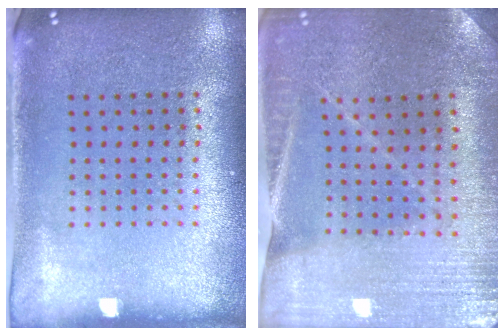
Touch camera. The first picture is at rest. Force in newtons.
{"total": 1.2, "press": 1.2, "slide": 0.1}